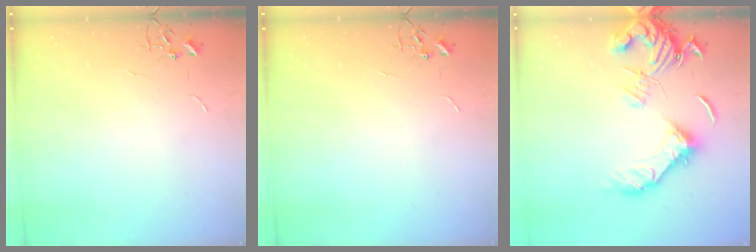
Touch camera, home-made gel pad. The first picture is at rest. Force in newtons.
{"total": 0.0}
{"total": 17.6, "press": 17.5, "slide": 2.0}